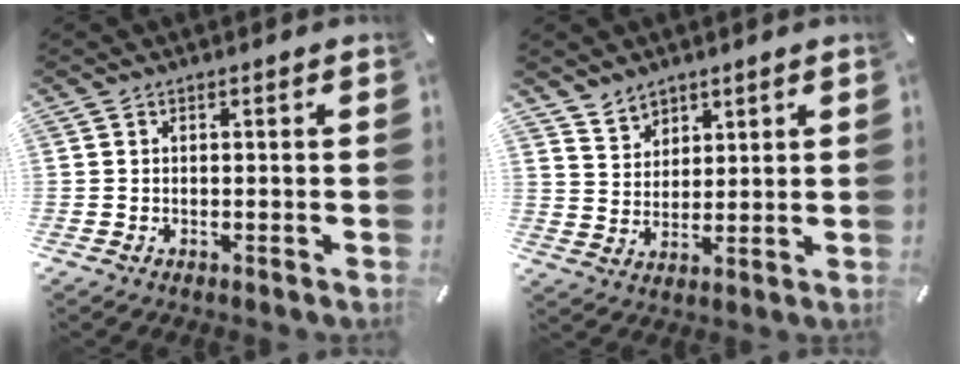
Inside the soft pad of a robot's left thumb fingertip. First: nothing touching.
{"total": 5.7, "force": [4.2, 3.9, -0.3], "torque": [-0.009, -0.021, 0.081]}